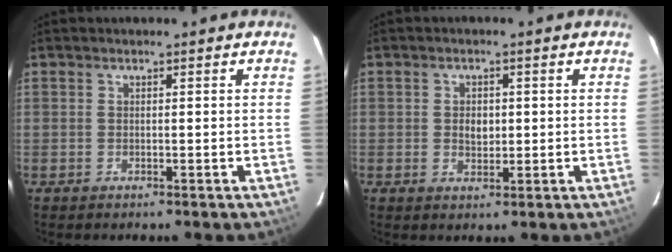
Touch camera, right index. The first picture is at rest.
{"total": 2.9, "force": [0.0, 2.2, 1.9], "torque": [-0.030, 0.004, 0.001]}